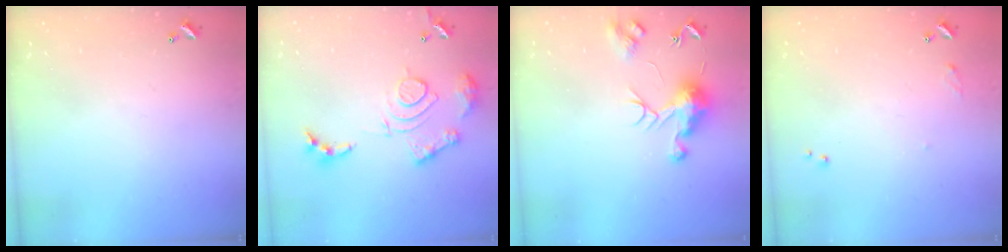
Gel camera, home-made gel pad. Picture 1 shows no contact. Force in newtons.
{"total": 14.5, "press": 14.4, "slide": 1.3}
{"total": 9.6, "press": 9.5, "slide": 0.9}
{"total": 6.5, "press": 6.5, "slide": 0.7}